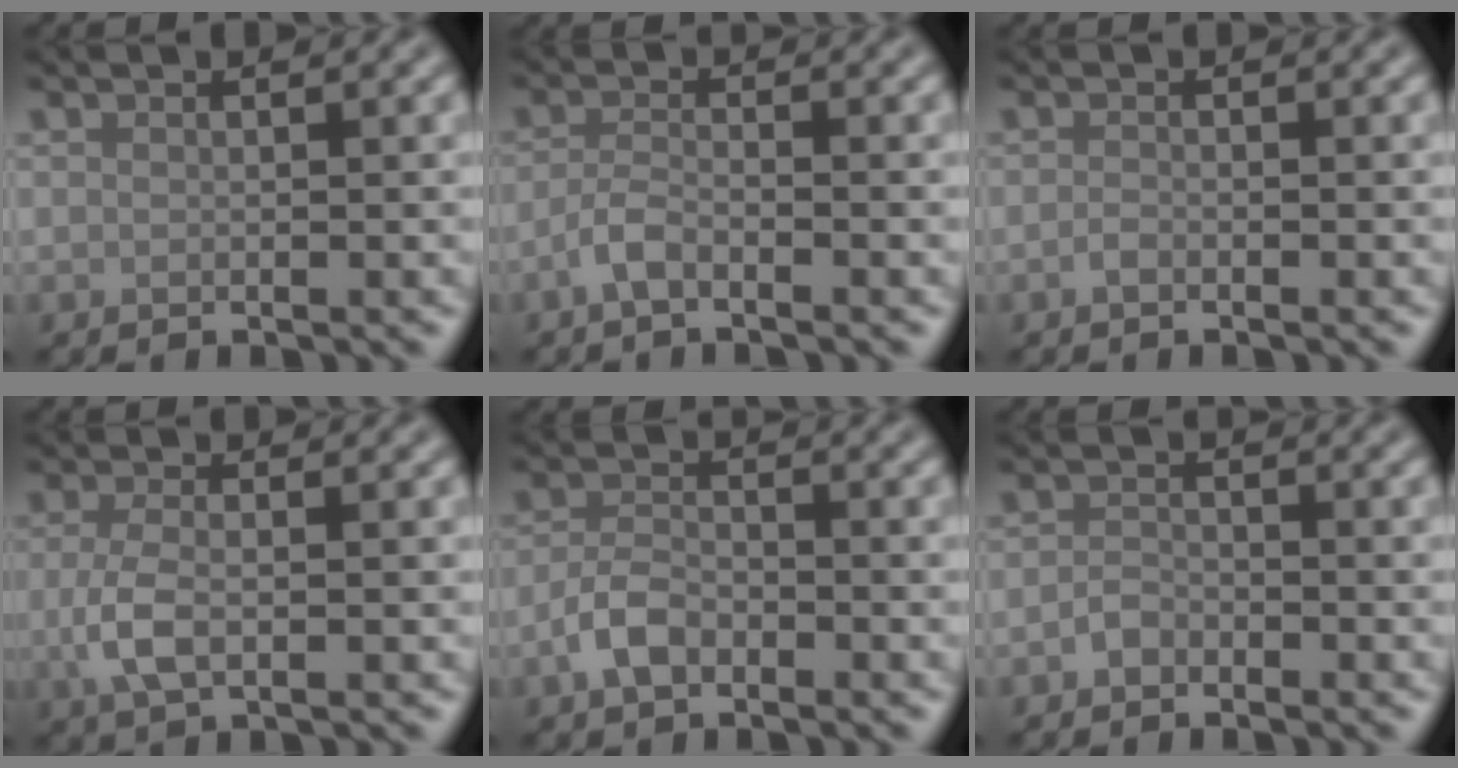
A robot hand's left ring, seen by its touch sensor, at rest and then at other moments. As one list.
[{"total": 1.9, "force": [-1.2, 0.5, 1.3], "torque": [-0.029, 0.002, -0.030]}, {"total": 0.6, "force": [-0.4, 0.2, 0.4], "torque": [-0.008, 0.000, -0.009]}, {"total": 3.0, "force": [-0.4, 1.3, 2.7], "torque": [-0.066, -0.005, -0.011]}, {"total": 2.6, "force": [-1.5, 1.4, 1.6], "torque": [-0.035, 0.004, -0.036]}, {"total": 1.1, "force": [-0.8, 0.7, 0.4], "torque": [-0.007, 0.003, -0.018]}]